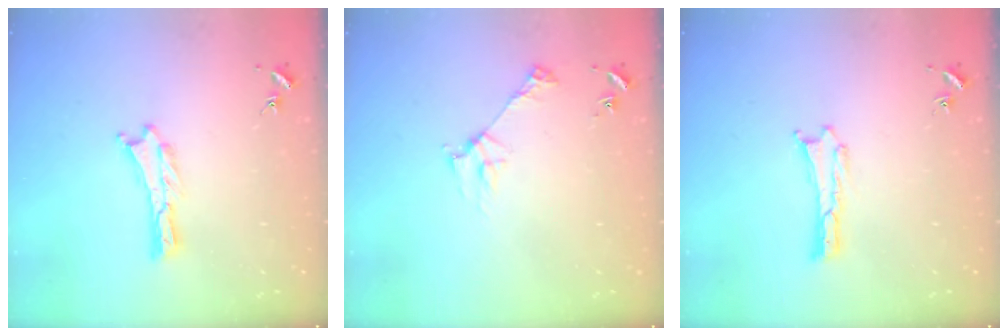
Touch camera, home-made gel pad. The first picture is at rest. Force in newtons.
{"total": 2.8, "press": 2.8, "slide": 0.3}
{"total": 0.0}